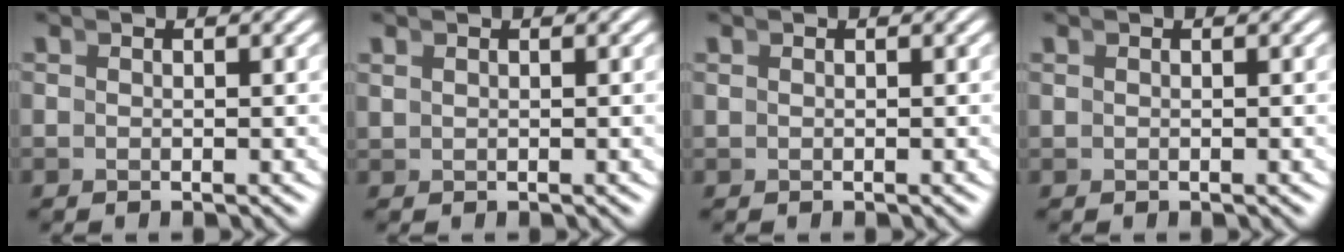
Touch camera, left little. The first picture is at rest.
{"total": 0.7, "force": [0.5, -0.5, 0.0], "torque": [0.008, 0.003, 0.014]}
{"total": 0.0}
{"total": 0.0}